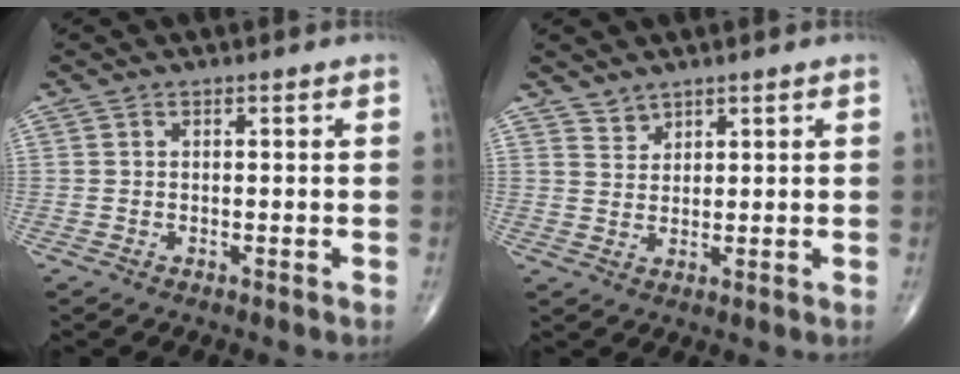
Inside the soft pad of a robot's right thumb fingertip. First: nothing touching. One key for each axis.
{"total": 2.2, "fx": 2.0, "fy": 1.0, "fz": 0.0, "tx": 0.013, "ty": -0.015, "tz": 0.036}